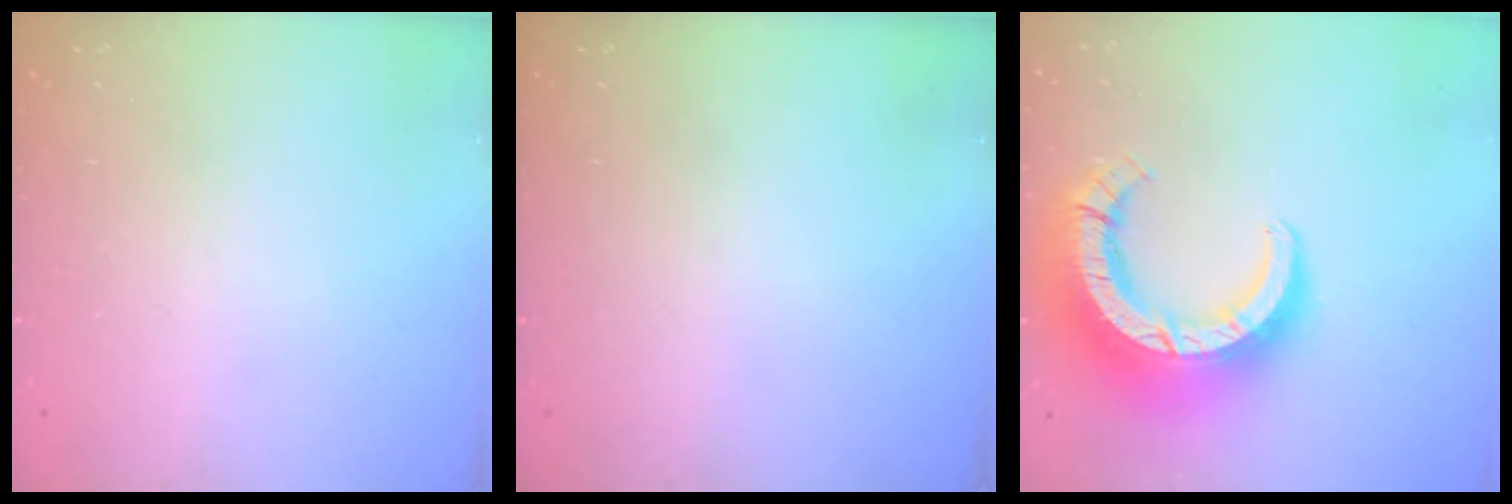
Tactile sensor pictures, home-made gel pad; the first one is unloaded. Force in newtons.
{"total": 0.0}
{"total": 18.5, "press": 18.4, "slide": 1.8}